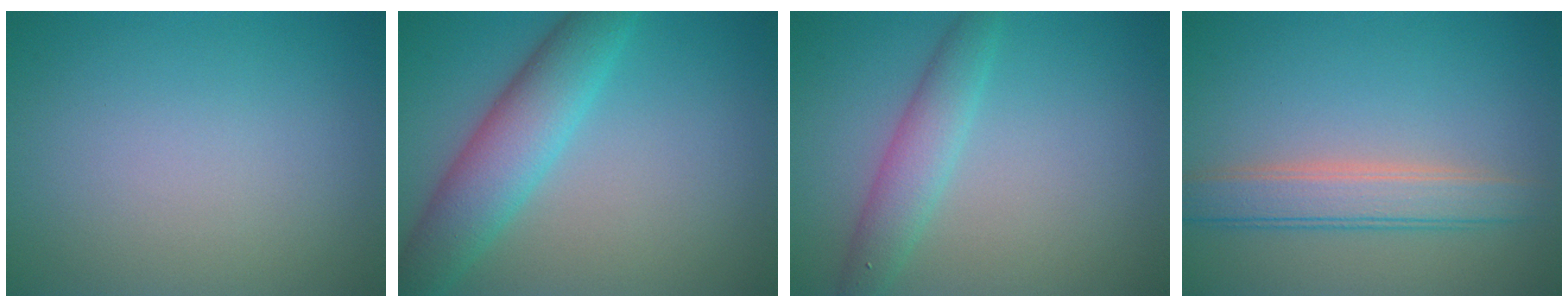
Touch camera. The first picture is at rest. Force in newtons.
{"total": 5.9, "press": 5.9, "slide": 0.1}
{"total": 3.2, "press": 3.2, "slide": 0.1}
{"total": 3.9, "press": 3.9, "slide": 0.3}